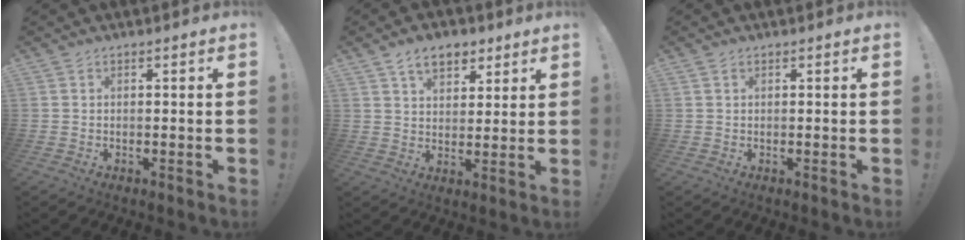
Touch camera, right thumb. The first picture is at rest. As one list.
[{"total": 8.8, "force": [5.1, 5.5, 4.6], "torque": [-0.065, -0.013, 0.095]}, {"total": 0.7, "force": [0.4, 0.5, 0.3], "torque": [-0.004, 0.000, 0.008]}]